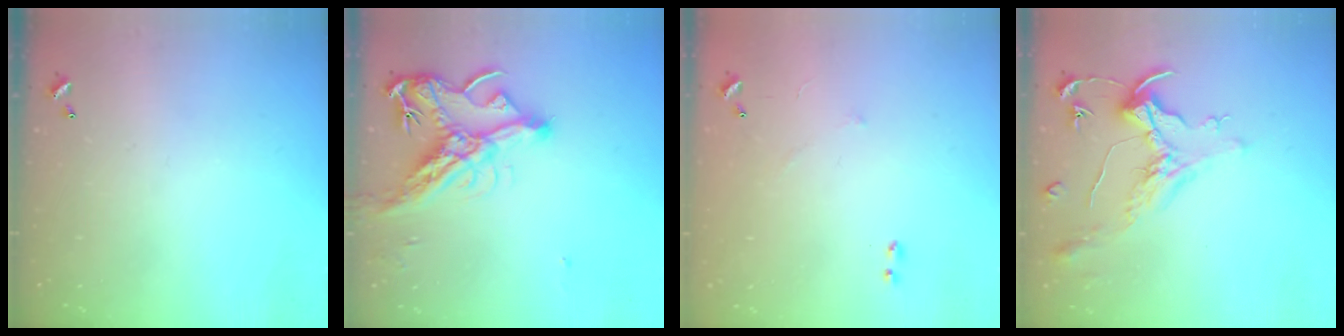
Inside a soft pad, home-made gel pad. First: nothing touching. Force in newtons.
{"total": 13.6, "press": 13.5, "slide": 1.8}
{"total": 5.9, "press": 5.9, "slide": 0.7}
{"total": 1.5, "press": 1.3, "slide": 0.7}